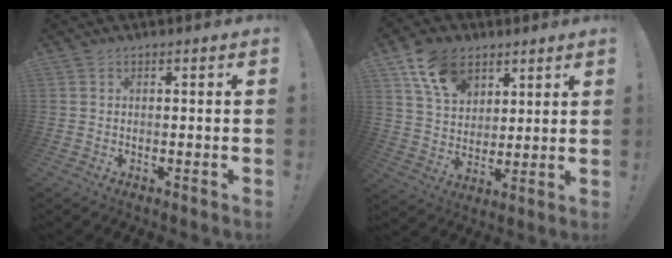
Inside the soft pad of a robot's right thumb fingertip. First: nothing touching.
{"total": 13.3, "force": [7.3, 9.2, 6.1], "torque": [-0.099, -0.032, 0.142]}